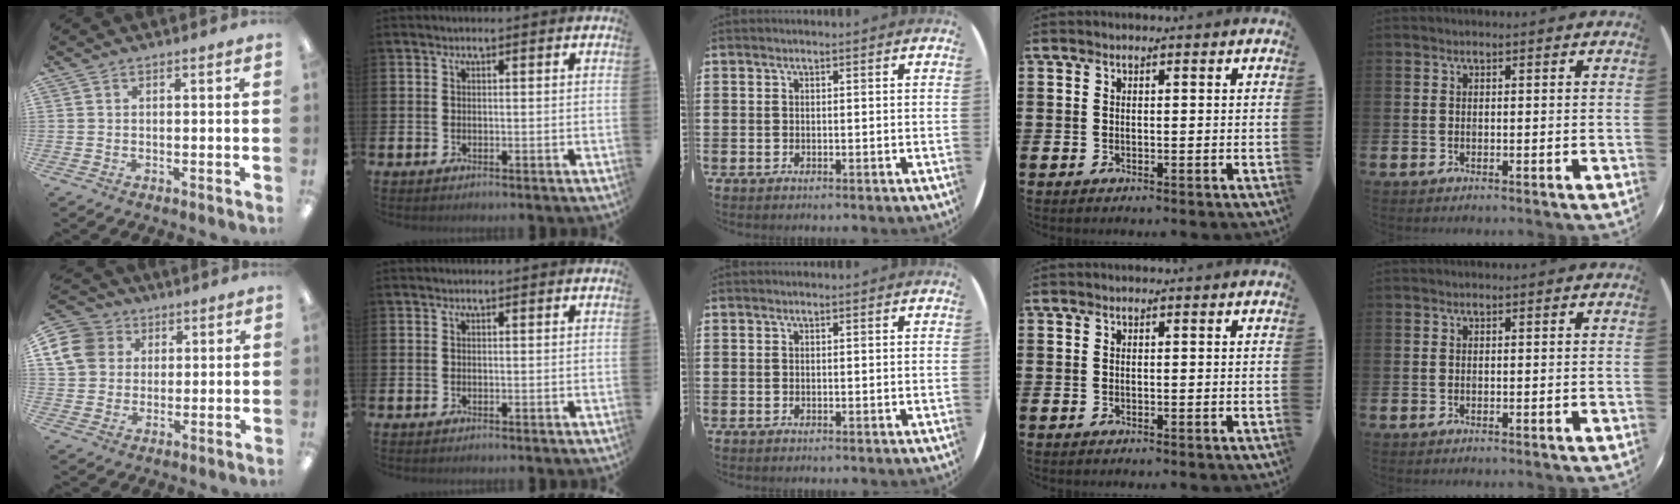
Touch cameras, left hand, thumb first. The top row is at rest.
{"thumb": {"total": 10.6, "force": [3.8, 9.1, 4.0], "torque": [-0.083, 0.002, 0.078]}}